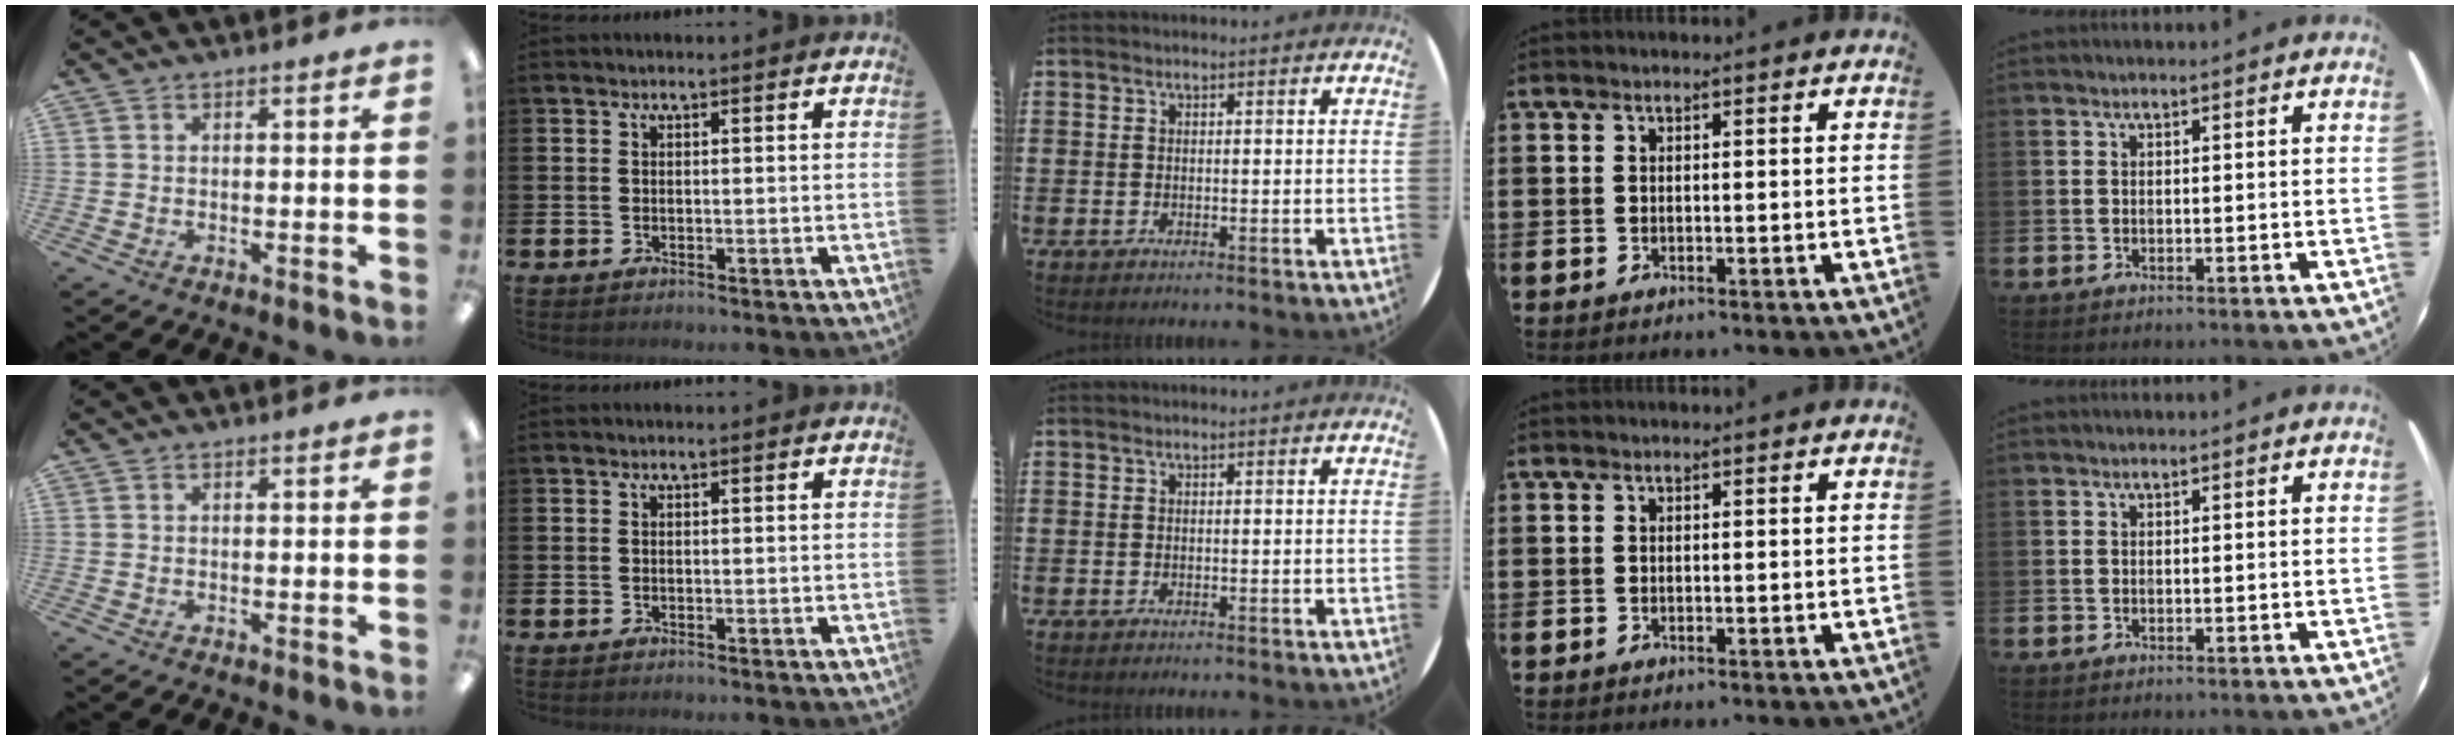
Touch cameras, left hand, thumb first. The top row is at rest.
{}